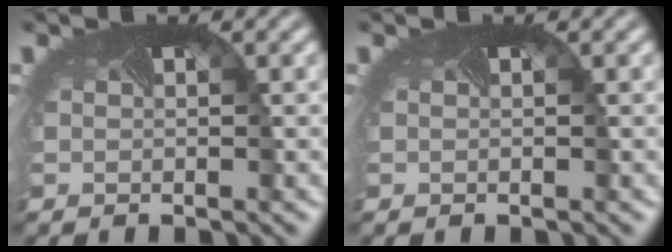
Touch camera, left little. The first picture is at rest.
{"total": 0.0}